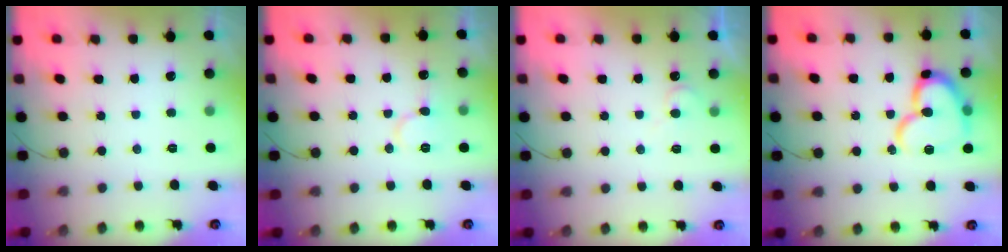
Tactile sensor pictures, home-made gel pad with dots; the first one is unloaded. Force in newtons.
{"total": 8.5, "press": 8.3, "slide": 1.9}
{"total": 4.2, "press": 4.2, "slide": 0.4}
{"total": 16.1, "press": 16.1, "slide": 1.5}